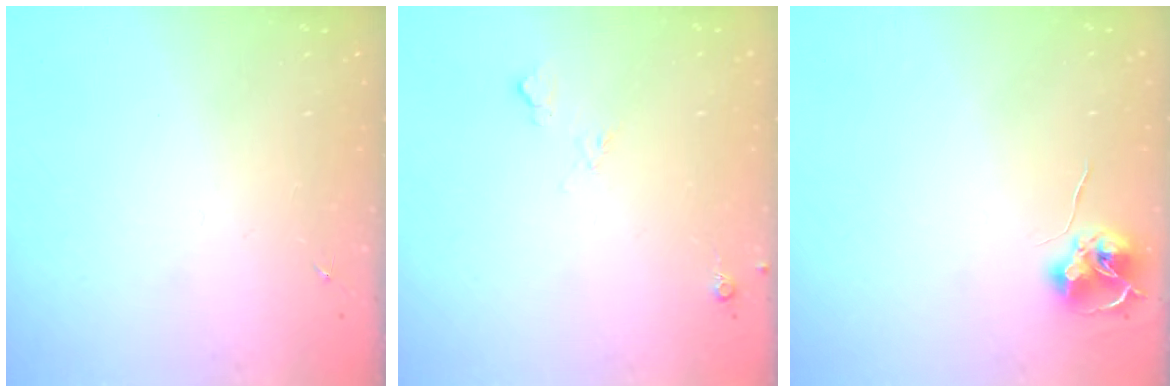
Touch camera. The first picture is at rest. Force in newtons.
{"total": 4.6, "press": 4.5, "slide": 0.8}
{"total": 7.9, "press": 7.9, "slide": 0.4}